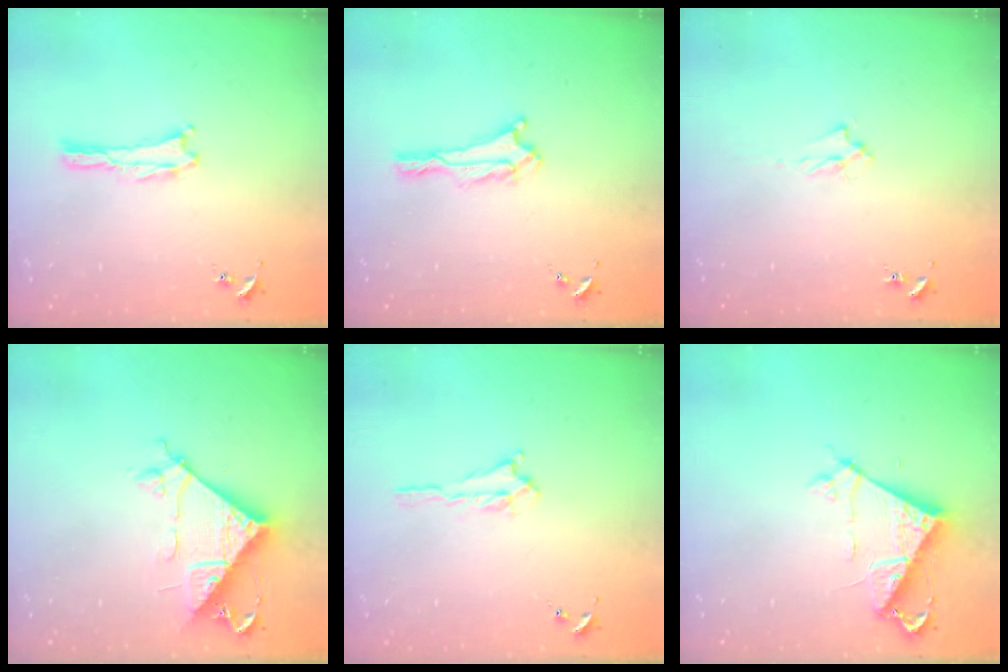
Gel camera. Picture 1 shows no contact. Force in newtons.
{"total": 0.6, "press": 0.6, "slide": 0.1}
{"total": 1.7, "press": 1.6, "slide": 0.3}
{"total": 8.1, "press": 8.1, "slide": 0.9}
{"total": 0.7, "press": 0.7, "slide": 0.2}
{"total": 6.6, "press": 6.5, "slide": 0.7}